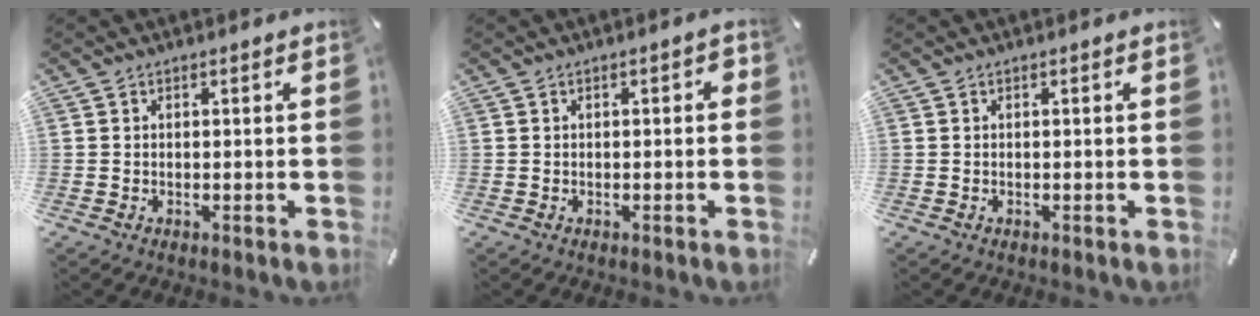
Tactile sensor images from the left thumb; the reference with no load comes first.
{"total": 1.1, "force": [-0.3, 0.6, 0.9], "torque": [-0.016, 0.003, -0.007]}
{"total": 0.0}